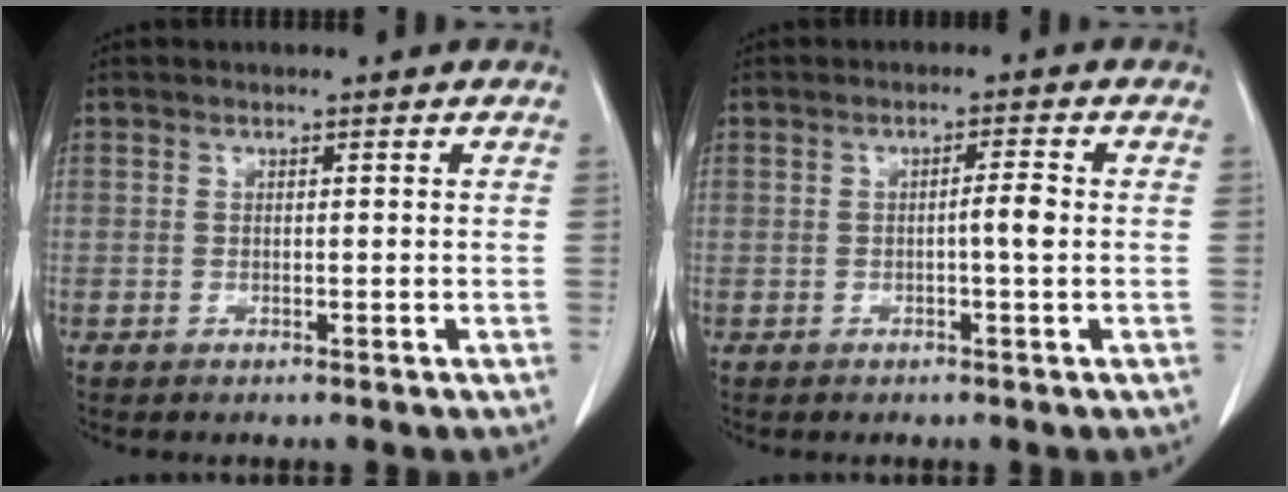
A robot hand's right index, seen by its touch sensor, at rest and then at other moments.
{"total": 2.4, "force": [-0.3, -0.1, 2.3], "torque": [-0.037, 0.002, -0.005]}